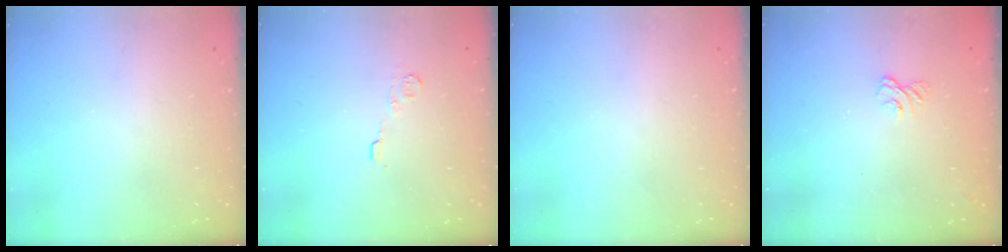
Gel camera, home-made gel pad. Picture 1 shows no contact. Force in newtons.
{"total": 4.2, "press": 4.2, "slide": 0.4}
{"total": 0.0}
{"total": 2.3, "press": 1.9, "slide": 1.3}